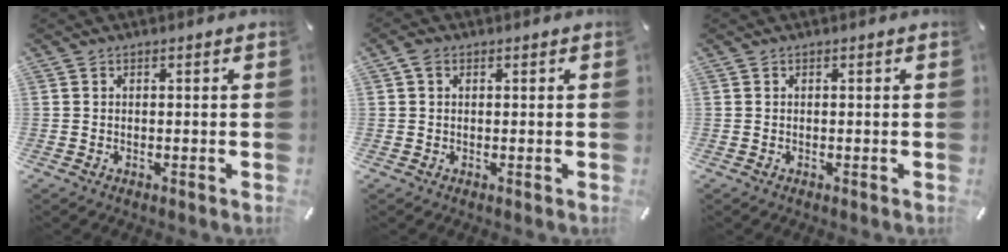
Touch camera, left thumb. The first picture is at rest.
{"total": 2.0, "force": [0.7, 1.6, 1.1], "torque": [-0.026, 0.007, 0.011]}
{"total": 0.0}